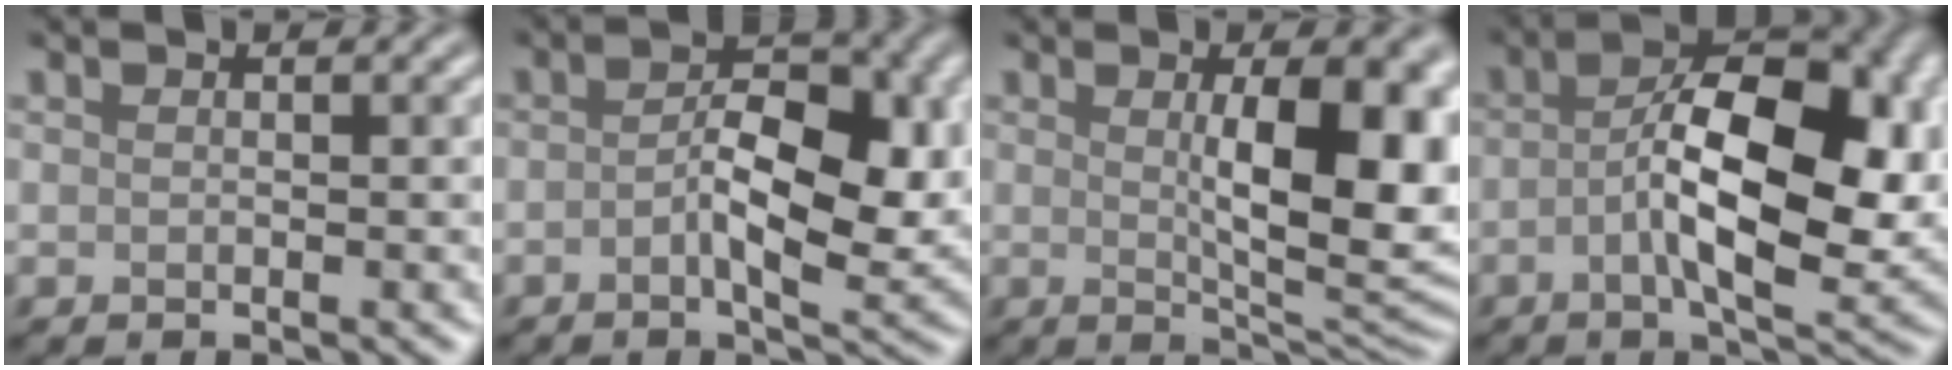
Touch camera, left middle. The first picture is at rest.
{"total": 6.7, "force": [-0.5, 3.0, 6.0], "torque": [-0.088, -0.004, -0.012]}
{"total": 9.5, "force": [1.2, 2.9, 8.9], "torque": [-0.121, -0.006, 0.026]}
{"total": 12.3, "force": [-0.6, 5.3, 11.1], "torque": [-0.167, 0.006, -0.015]}